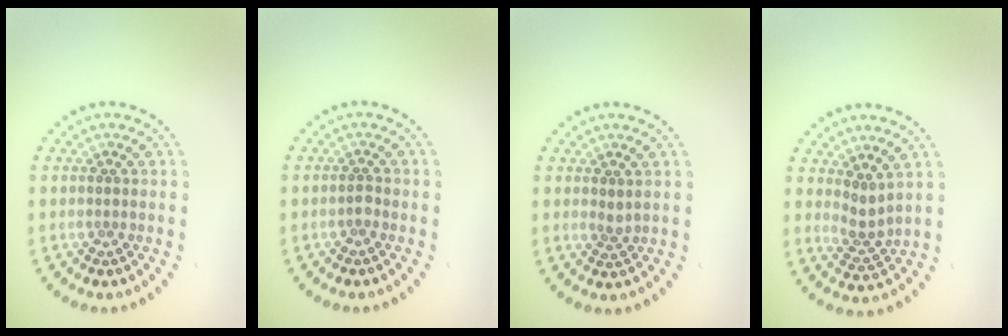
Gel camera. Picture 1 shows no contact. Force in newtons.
{"total": 0.6, "press": 0.6, "slide": 0.3}
{"total": 0.9, "press": 0.7, "slide": 0.5}
{"total": 2.0, "press": 1.3, "slide": 1.5}